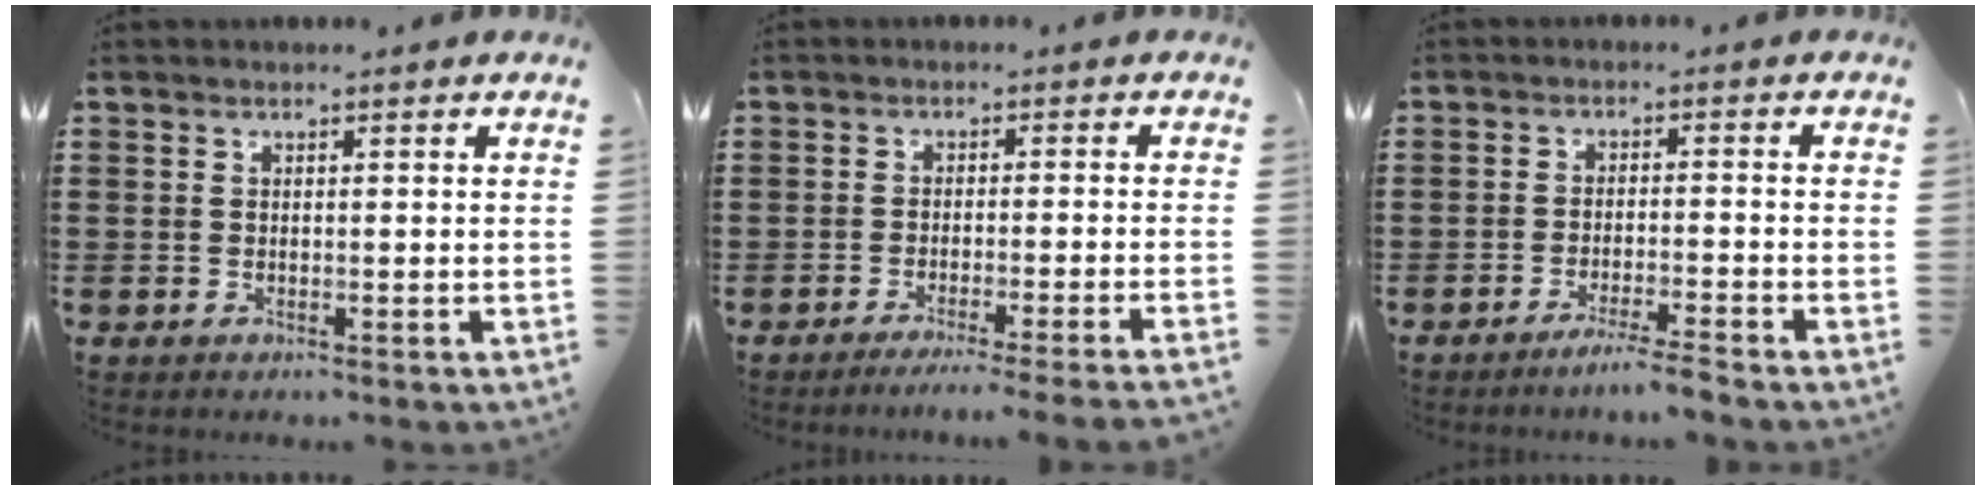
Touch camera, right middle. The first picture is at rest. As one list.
[{"total": 2.6, "force": [-2.1, -0.6, 1.3], "torque": [-0.021, -0.001, -0.044]}, {"total": 3.5, "force": [-3.1, -0.5, 1.5], "torque": [-0.022, -0.003, -0.058]}]